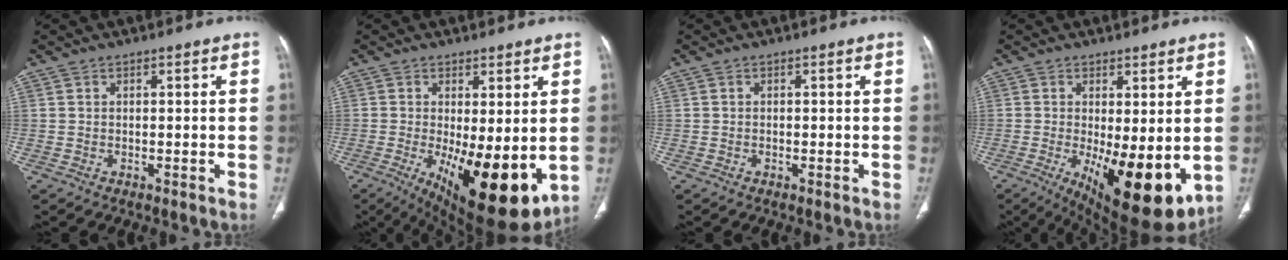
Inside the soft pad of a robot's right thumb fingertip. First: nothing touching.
{"total": 16.5, "force": [-2.9, 6.0, 15.0], "torque": [-0.213, -0.035, -0.020]}
{"total": 0.0}
{"total": 15.4, "force": [-2.7, 5.6, 14.1], "torque": [-0.203, -0.034, -0.018]}